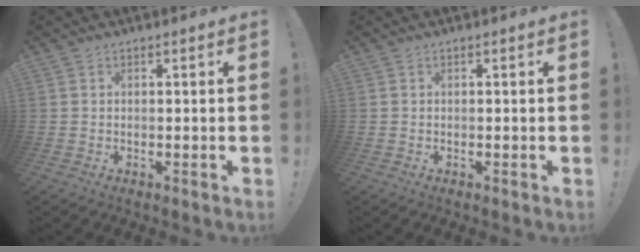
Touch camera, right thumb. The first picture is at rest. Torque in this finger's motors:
{"motor_torque": [0.18, 0.08, 0.17, -0.07, -0.04]}